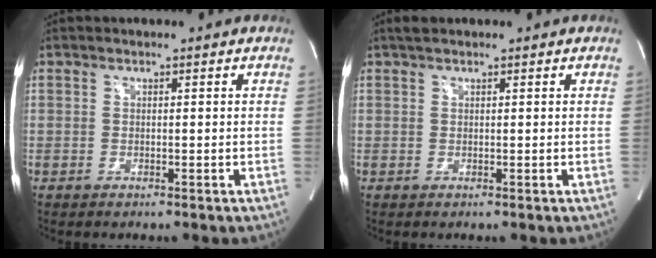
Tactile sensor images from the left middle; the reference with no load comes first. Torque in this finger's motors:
{"motor_torque": [0.07, -0.01, -0.04, 0.01]}